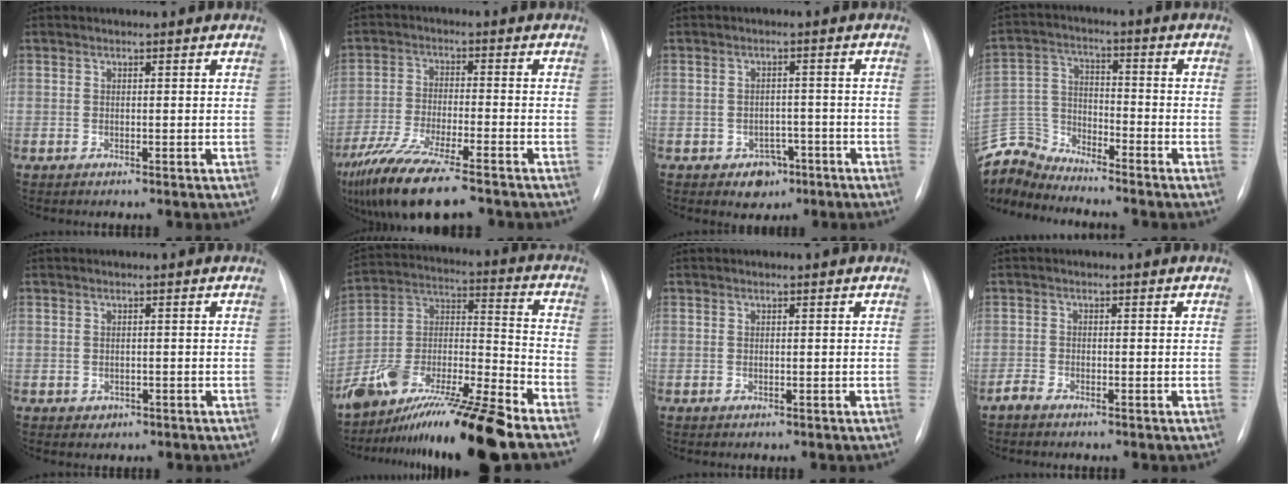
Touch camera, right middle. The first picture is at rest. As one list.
[{"total": 13.7, "force": [-10.3, 2.0, 8.8], "torque": [-0.172, -0.039, -0.178]}, {"total": 4.0, "force": [-2.2, 3.0, 1.3], "torque": [-0.010, 0.013, -0.022]}, {"total": 9.1, "force": [-9.1, 0.7, -0.4], "torque": [-0.004, 0.016, -0.182]}, {"total": 1.2, "force": [-0.5, 1.1, 0.2], "torque": [-0.003, 0.003, -0.003]}, {"total": 20.0, "force": [-16.2, 0.4, 11.7], "torque": [-0.216, -0.007, -0.292]}, {"total": 0.0}, {"total": 1.5, "force": [-1.3, 0.4, 0.6], "torque": [-0.021, -0.003, -0.024]}]